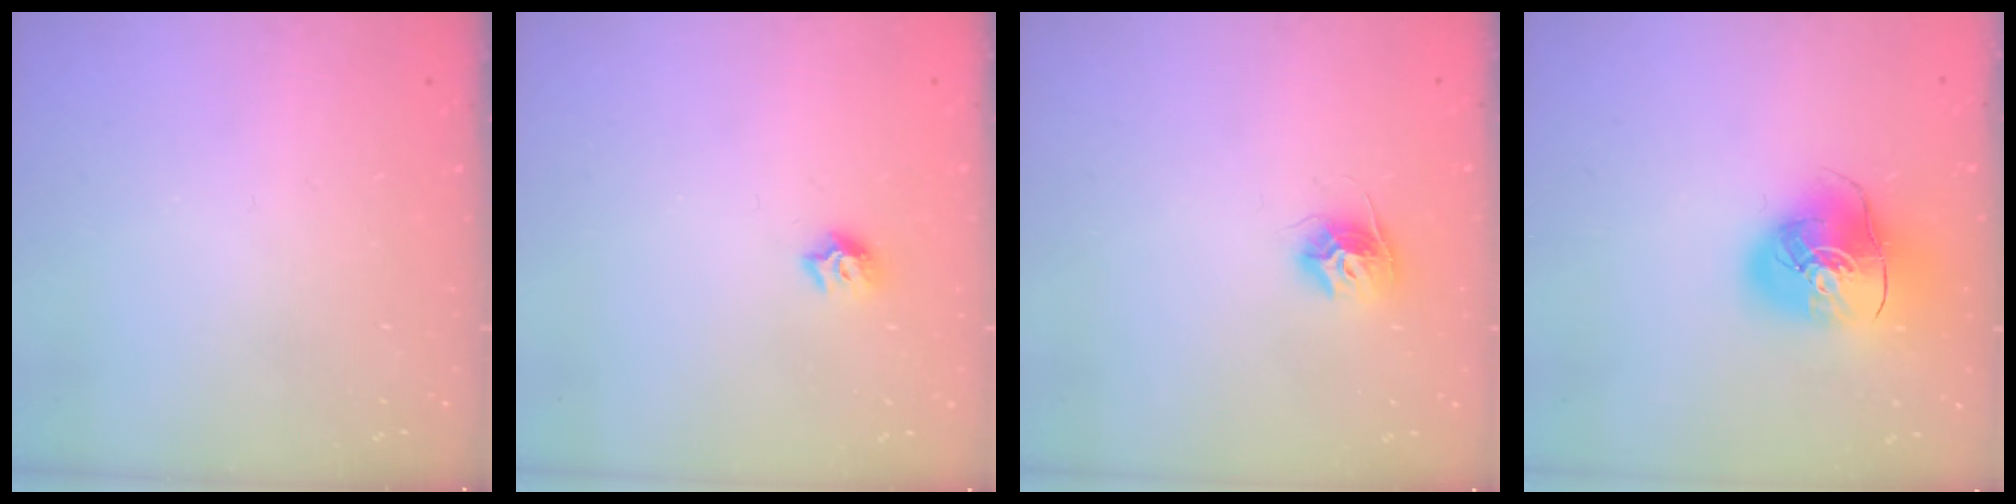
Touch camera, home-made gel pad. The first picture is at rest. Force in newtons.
{"total": 6.7, "press": 6.7, "slide": 0.8}
{"total": 9.6, "press": 9.6, "slide": 0.6}
{"total": 12.3, "press": 12.2, "slide": 1.9}